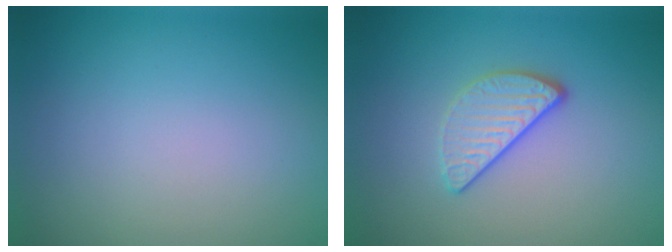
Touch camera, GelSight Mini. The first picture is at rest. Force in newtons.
{"total": 3.2, "press": 2.6, "slide": 1.8}